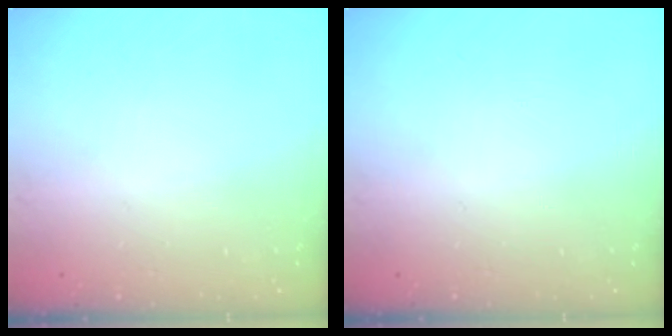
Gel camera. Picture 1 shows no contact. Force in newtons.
{"total": 0.0}